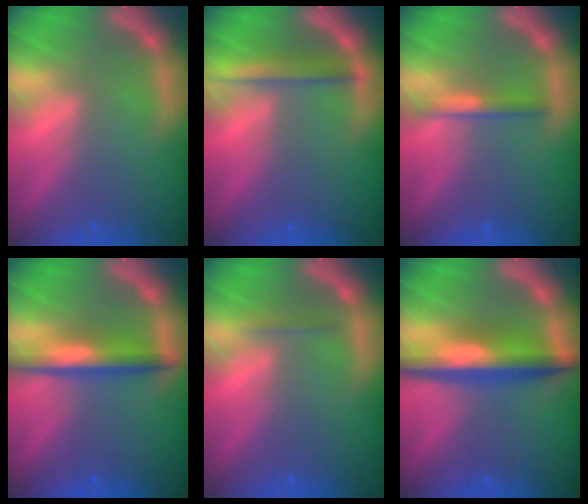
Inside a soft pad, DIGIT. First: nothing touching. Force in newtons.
{"total": 2.9}
{"total": 1.9}
{"total": 4.5}
{"total": 0.9}
{"total": 6.5}